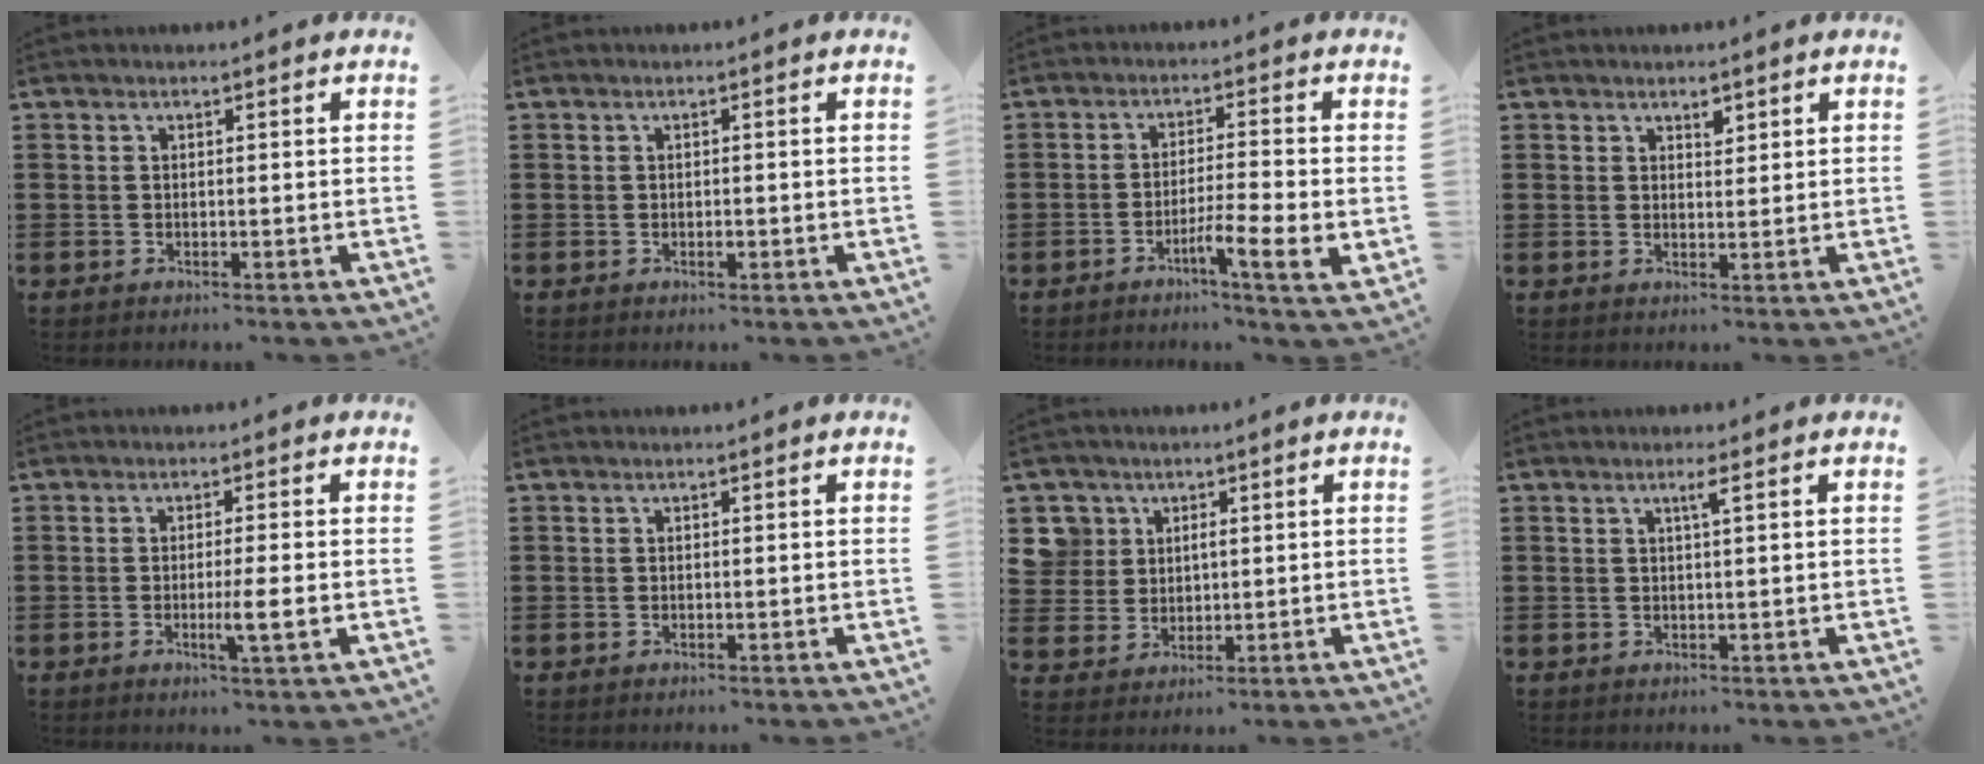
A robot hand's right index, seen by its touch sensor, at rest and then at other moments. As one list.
[{"total": 0.9, "force": [-0.3, 0.3, 0.7], "torque": [-0.014, -0.004, -0.005]}, {"total": 6.5, "force": [-2.8, 0.3, 5.8], "torque": [-0.092, -0.006, -0.046]}, {"total": 1.8, "force": [1.4, 0.8, 0.8], "torque": [-0.009, -0.001, 0.023]}, {"total": 3.8, "force": [-1.0, -0.2, 3.7], "torque": [-0.060, -0.010, -0.019]}, {"total": 0.0}, {"total": 5.2, "force": [2.1, 4.7, 0.5], "torque": [-0.038, 0.016, 0.041]}, {"total": 1.5, "force": [0.6, -0.2, 1.4], "torque": [-0.026, -0.001, 0.008]}]